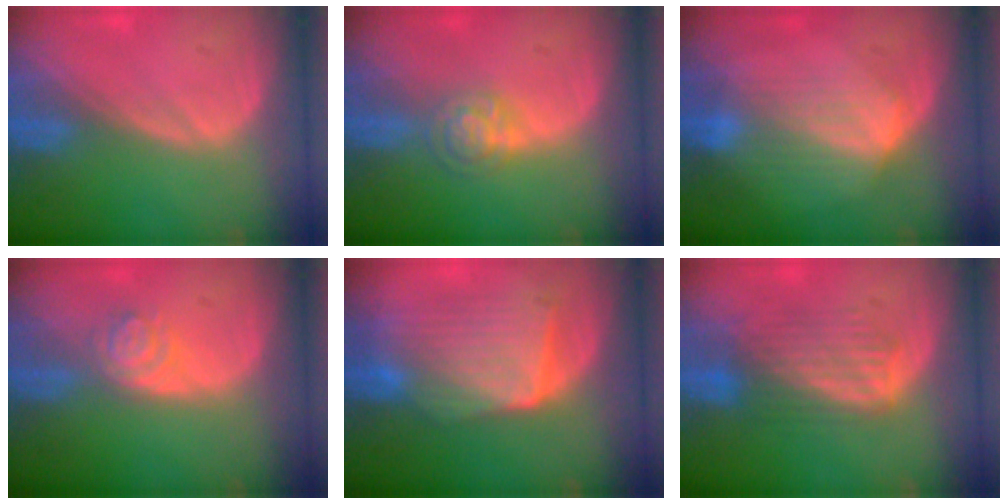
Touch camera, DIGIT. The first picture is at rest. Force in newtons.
{"total": 4.0, "press": 3.6, "slide": 1.6}
{"total": 7.1, "press": 6.4, "slide": 3.1}
{"total": 4.2, "press": 3.6, "slide": 2.1}
{"total": 8.7, "press": 8.5, "slide": 1.9}
{"total": 6.1, "press": 6.1, "slide": 0.6}